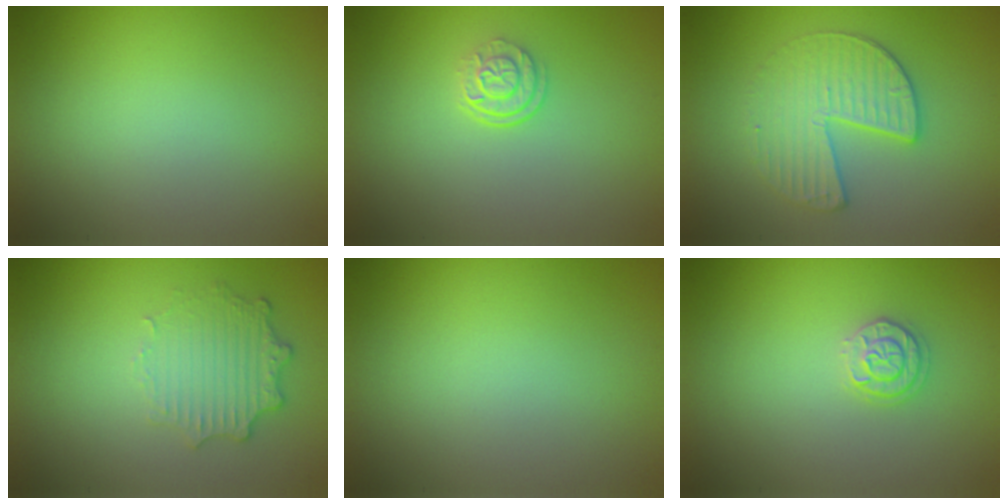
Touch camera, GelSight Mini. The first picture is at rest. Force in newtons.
{"total": 2.4, "press": 1.7, "slide": 1.6}
{"total": 3.5, "press": 3.3, "slide": 1.2}
{"total": 3.4, "press": 2.7, "slide": 2.1}
{"total": 0.0}
{"total": 1.8, "press": 1.8, "slide": 0.1}